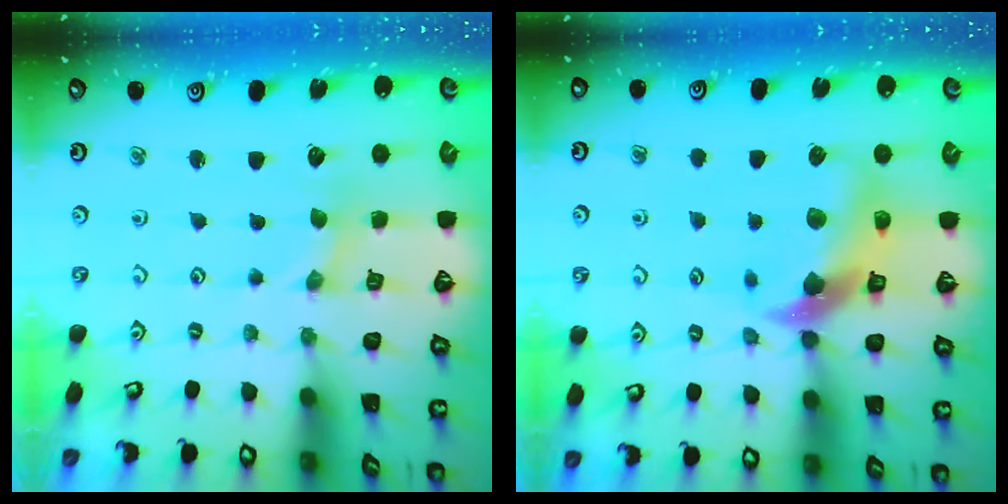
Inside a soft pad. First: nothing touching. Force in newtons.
{"total": 11.2, "press": 11.1, "slide": 1.6}